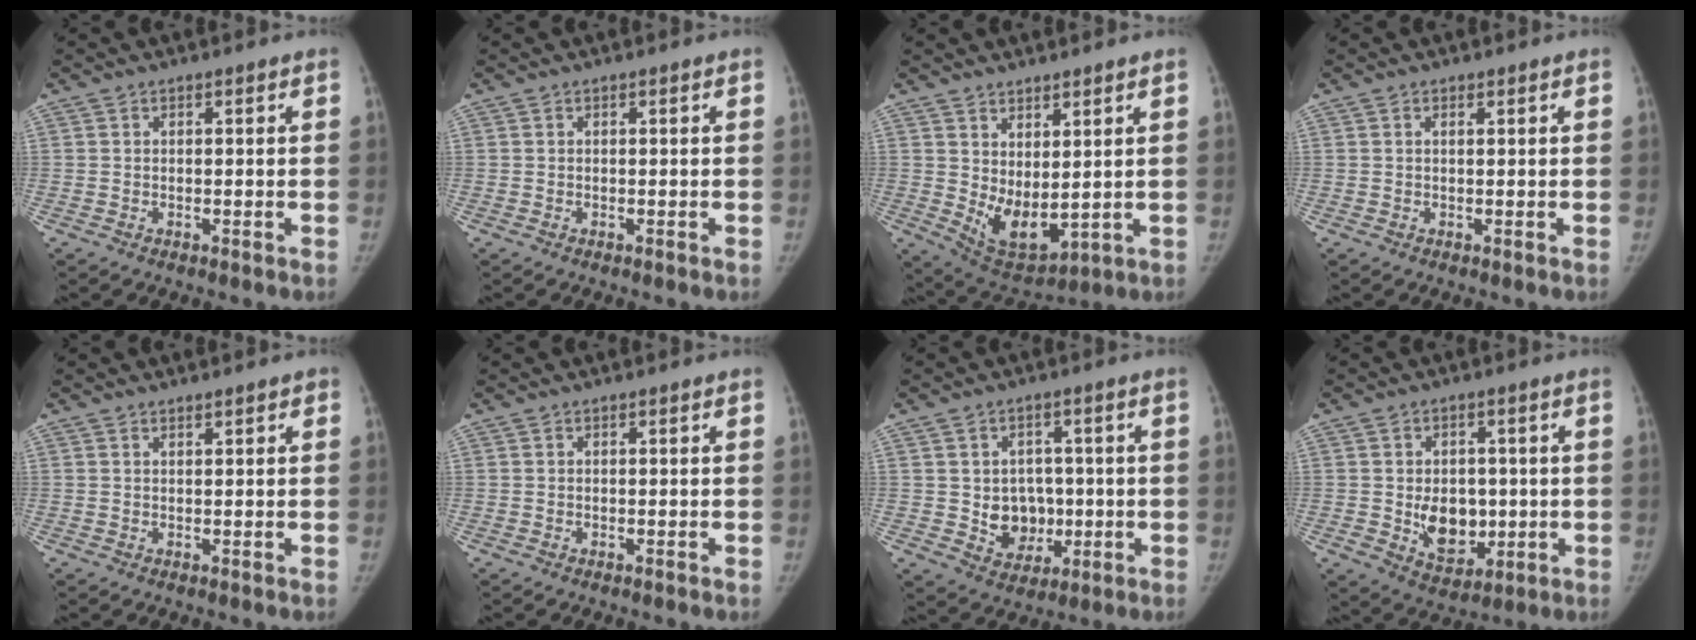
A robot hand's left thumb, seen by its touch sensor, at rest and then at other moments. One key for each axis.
{"total": 0.0}
{"total": 9.1, "fx": 2.0, "fy": 4.4, "fz": 7.8, "tx": -0.115, "ty": -0.034, "tz": 0.058}
{"total": 0.5, "fx": 0.3, "fy": 0.1, "fz": 0.4, "tx": -0.010, "ty": 0.002, "tz": 0.005}
{"total": 1.0, "fx": 0.8, "fy": 0.3, "fz": 0.6, "tx": -0.007, "ty": -0.003, "tz": 0.012}
{"total": 0.0}
{"total": 8.1, "fx": -0.4, "fy": 6.9, "fz": 4.3, "tx": -0.022, "ty": 0.002, "tz": 0.009}
{"total": 9.8, "fx": -0.7, "fy": 7.1, "fz": 6.8, "tx": -0.064, "ty": -0.007, "tz": 0.009}